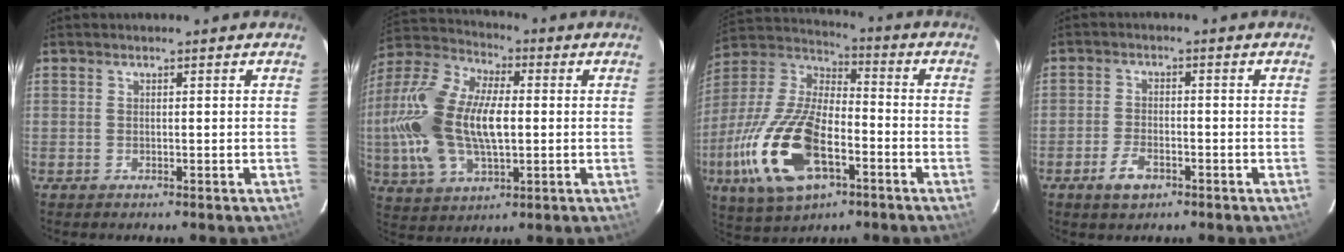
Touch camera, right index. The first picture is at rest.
{"total": 20.1, "force": [-0.5, 10.7, 17.1], "torque": [-0.362, 0.011, -0.008]}
{"total": 23.0, "force": [-8.7, 11.1, 18.2], "torque": [-0.398, -0.023, -0.156]}
{"total": 4.7, "force": [-2.8, 2.5, 2.9], "torque": [-0.068, -0.001, -0.049]}